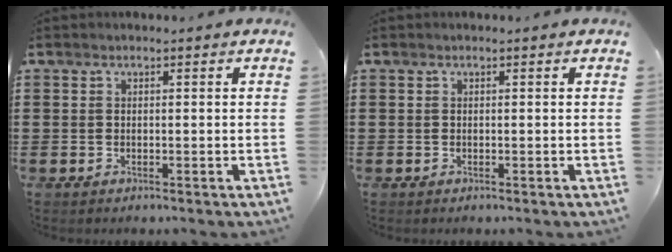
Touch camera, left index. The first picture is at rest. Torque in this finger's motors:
{"motor_torque": [0.00, 0.00, 0.02, 0.00]}